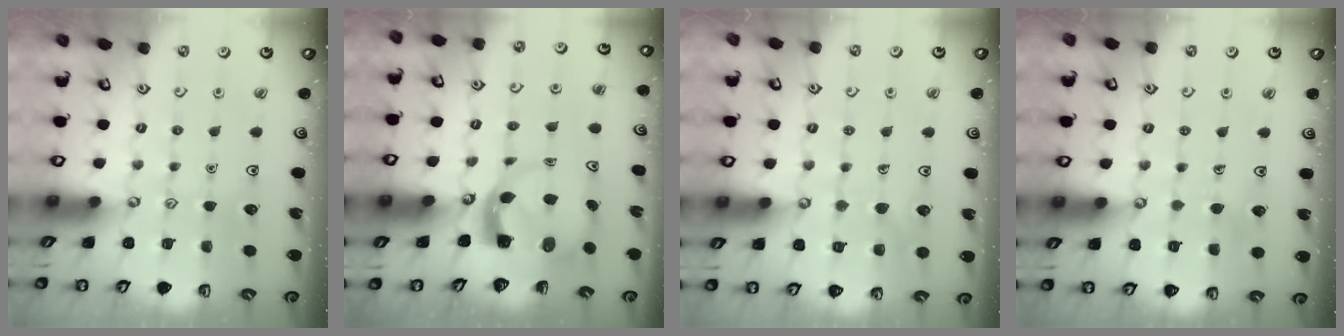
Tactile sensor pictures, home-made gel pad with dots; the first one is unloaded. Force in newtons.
{"total": 3.8, "press": 3.8, "slide": 0.6}
{"total": 6.5, "press": 6.5, "slide": 0.5}
{"total": 2.3, "press": 2.3, "slide": 0.1}